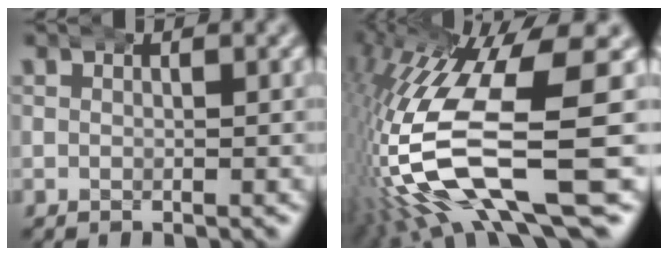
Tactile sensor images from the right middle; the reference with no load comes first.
{"total": 14.3, "force": [-2.1, 6.5, 12.6], "torque": [-0.270, -0.023, -0.020]}